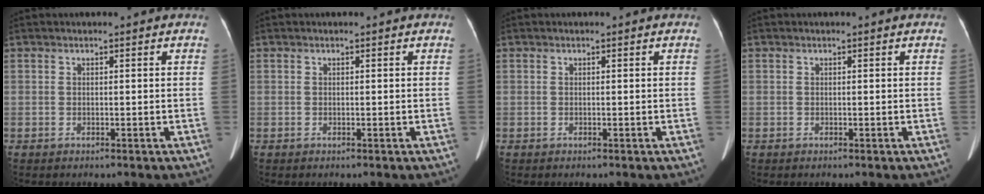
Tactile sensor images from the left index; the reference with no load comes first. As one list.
[{"total": 0.0}, {"total": 0.0}, {"total": 0.0}]